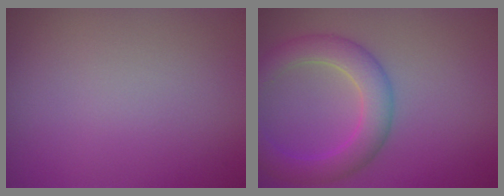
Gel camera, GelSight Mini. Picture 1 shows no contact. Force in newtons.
{"total": 4.7, "press": 4.7, "slide": 0.1}